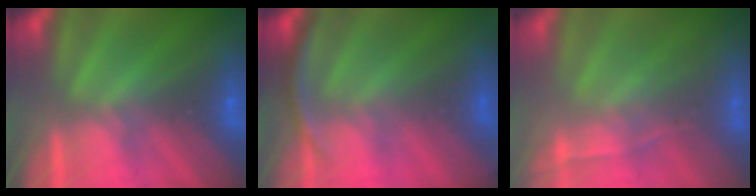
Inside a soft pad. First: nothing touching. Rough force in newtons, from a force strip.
{"total": 3.3}
{"total": 1.9}